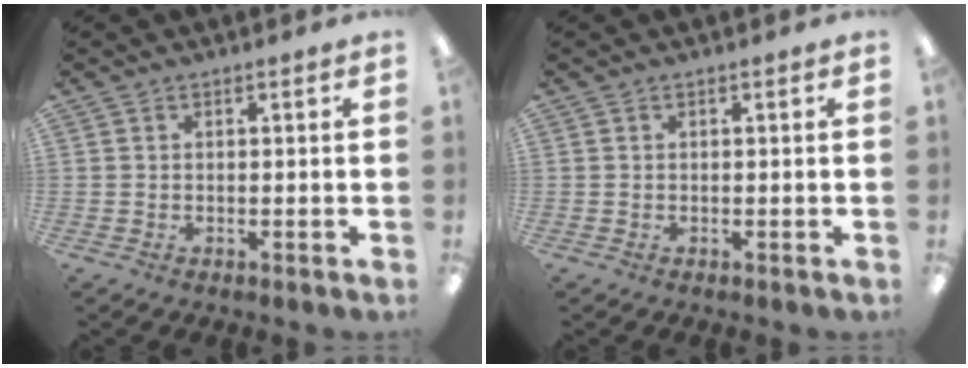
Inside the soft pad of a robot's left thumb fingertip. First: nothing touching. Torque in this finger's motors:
{"motor_torque": [0.00, 0.00, -0.04, -0.04, 0.00]}